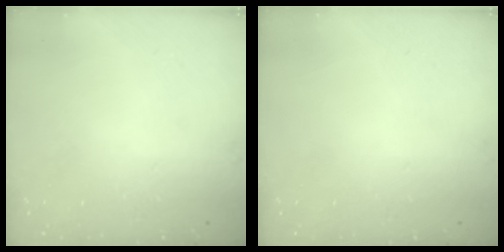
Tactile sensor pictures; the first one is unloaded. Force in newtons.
{"total": 0.0}